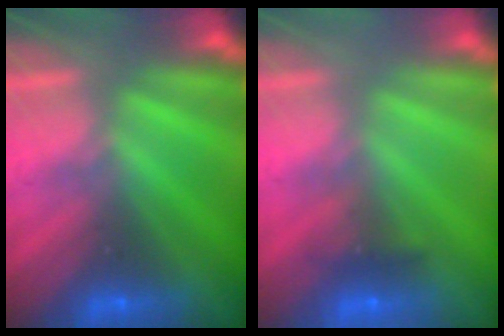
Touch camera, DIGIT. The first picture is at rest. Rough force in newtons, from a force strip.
{"total": 2.4}